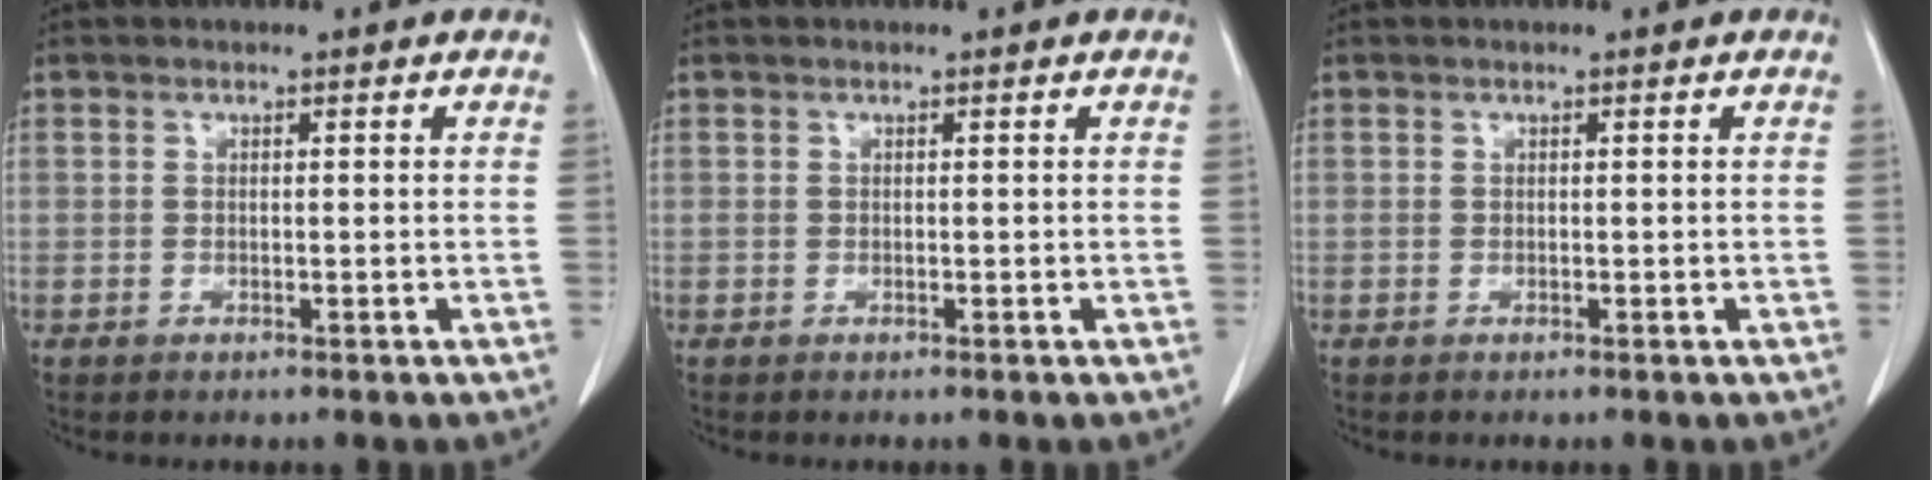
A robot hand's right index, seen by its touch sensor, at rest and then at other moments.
{"total": 0.0}
{"total": 0.0}